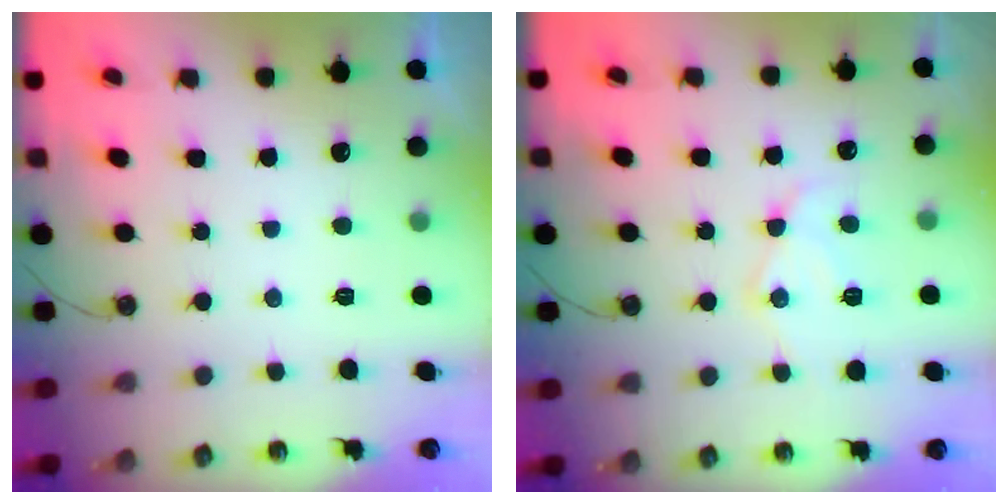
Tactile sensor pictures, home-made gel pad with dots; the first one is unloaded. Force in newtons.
{"total": 12.9, "press": 12.9, "slide": 1.1}